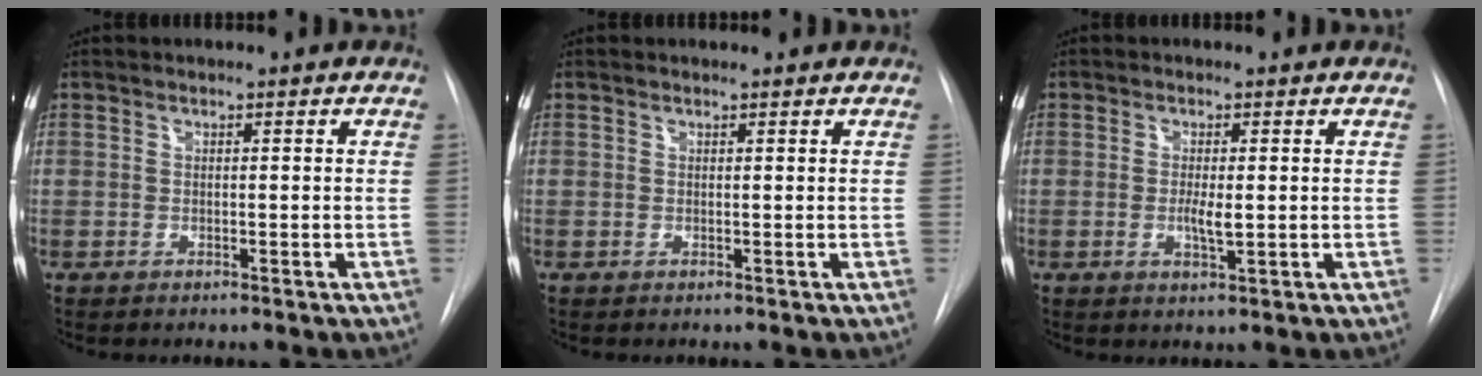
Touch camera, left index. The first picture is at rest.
{"total": 1.0, "force": [1.0, 0.1, 0.0], "torque": [-0.008, 0.003, 0.010]}
{"total": 2.5, "force": [-0.4, 0.5, 2.4], "torque": [-0.046, -0.008, -0.005]}